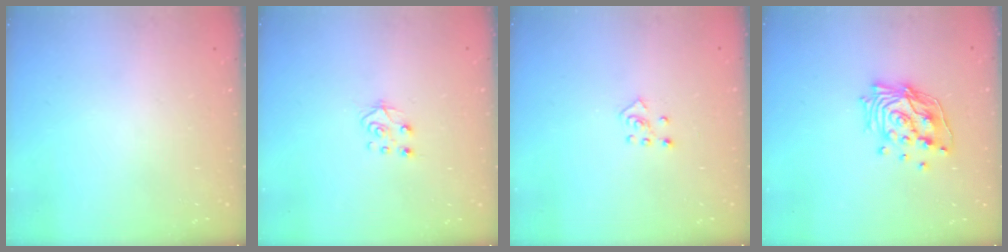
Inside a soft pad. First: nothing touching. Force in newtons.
{"total": 6.9, "press": 6.9, "slide": 0.6}
{"total": 4.7, "press": 4.6, "slide": 0.6}
{"total": 15.0, "press": 14.9, "slide": 2.0}